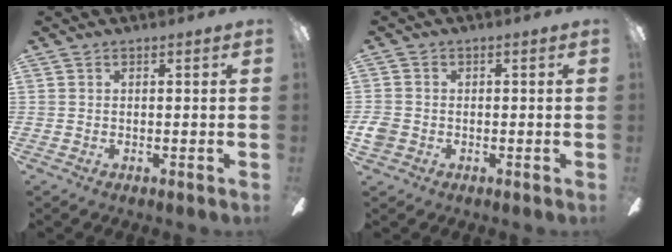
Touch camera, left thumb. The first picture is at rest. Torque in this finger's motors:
{"motor_torque": [-0.36, 0.38, -0.08, 0.26, 0.01]}